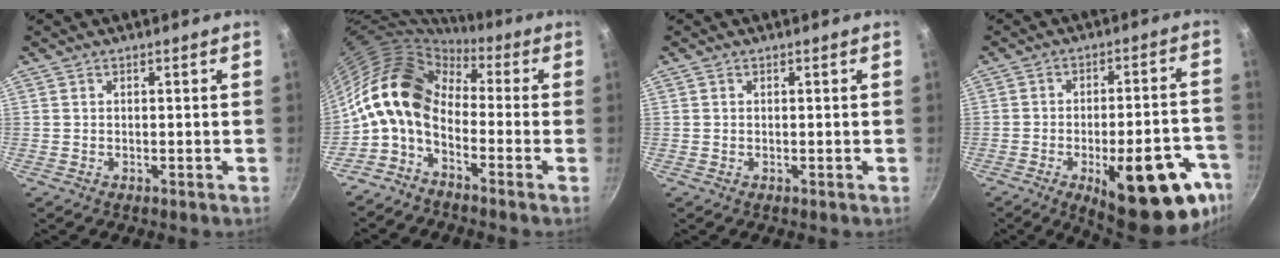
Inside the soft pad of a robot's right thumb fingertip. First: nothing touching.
{"total": 13.4, "force": [-1.5, 8.4, 10.4], "torque": [-0.181, 0.035, -0.052]}
{"total": 0.0}
{"total": 22.4, "force": [-10.3, 8.4, 18.0], "torque": [-0.177, 0.033, -0.130]}